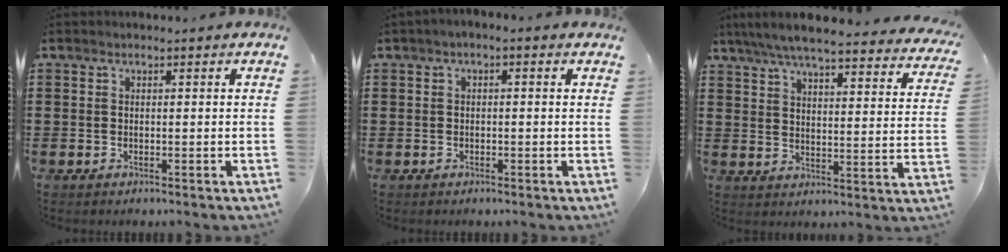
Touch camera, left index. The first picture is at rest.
{"total": 1.0, "force": [-0.6, 0.3, 0.8], "torque": [-0.015, -0.001, -0.011]}
{"total": 6.5, "force": [5.8, 0.2, 3.0], "torque": [-0.083, -0.035, 0.099]}